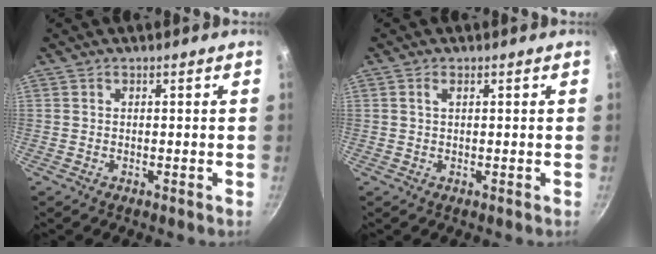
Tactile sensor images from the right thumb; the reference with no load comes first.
{"total": 1.1, "force": [0.4, 0.5, 0.9], "torque": [-0.016, 0.003, 0.007]}